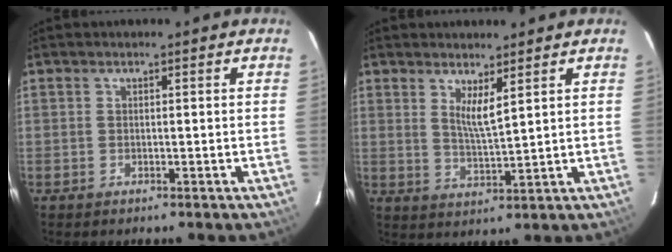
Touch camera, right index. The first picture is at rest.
{"total": 4.4, "force": [2.5, 0.4, 3.6], "torque": [-0.068, -0.014, 0.043]}